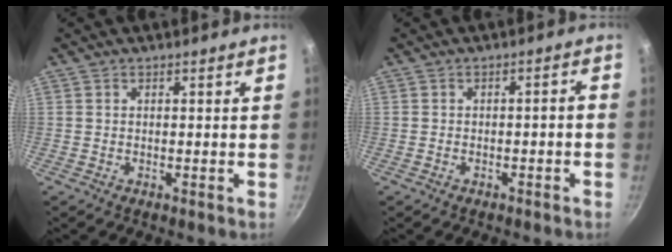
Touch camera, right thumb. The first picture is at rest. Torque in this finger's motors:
{"motor_torque": [0.24, -0.56, -0.08, -0.14, 0.04]}